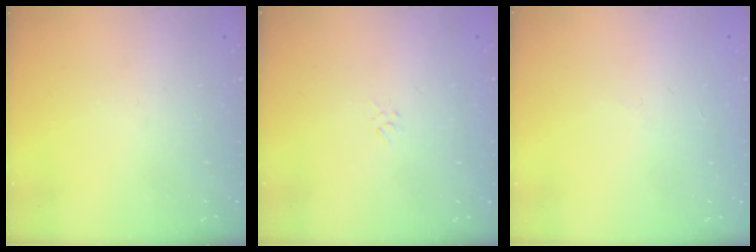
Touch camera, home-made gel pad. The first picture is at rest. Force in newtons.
{"total": 2.3, "press": 2.2, "slide": 0.6}
{"total": 2.0, "press": 1.9, "slide": 0.5}